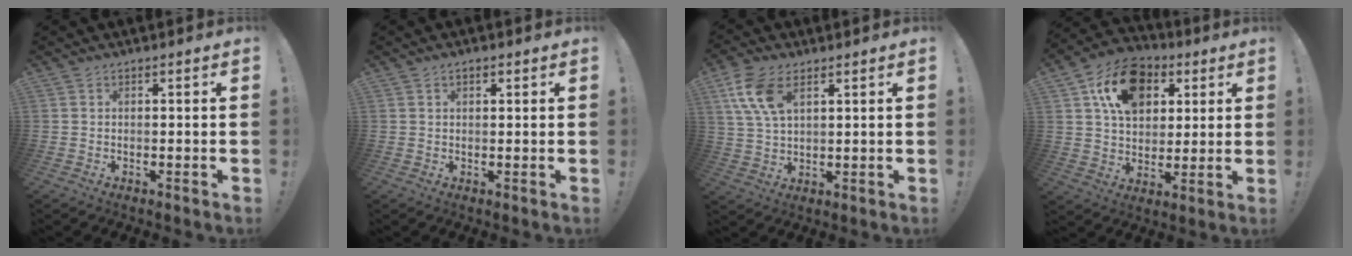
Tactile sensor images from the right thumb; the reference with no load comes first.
{"total": 1.3, "force": [0.8, 0.7, 0.7], "torque": [-0.010, 0.000, 0.014]}
{"total": 10.9, "force": [5.1, 5.9, 7.5], "torque": [-0.146, -0.012, 0.096]}
{"total": 17.3, "force": [6.5, 12.5, 10.1], "torque": [-0.144, -0.020, 0.122]}